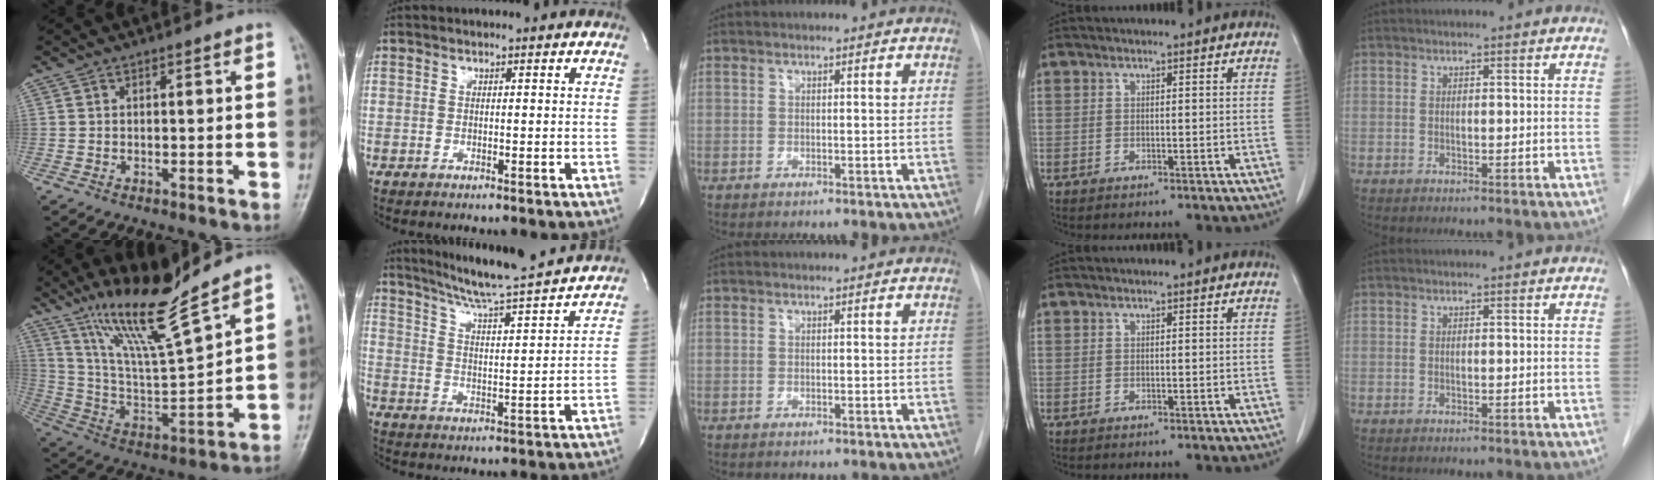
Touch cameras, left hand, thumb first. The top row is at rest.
{"thumb": {"total": 16.0, "force": [12.5, 0.8, 10.0], "torque": [-0.172, -0.072, 0.242]}, "index": {"total": 17.4, "force": [15.8, -0.9, 7.2], "torque": [-0.124, -0.015, 0.227]}}